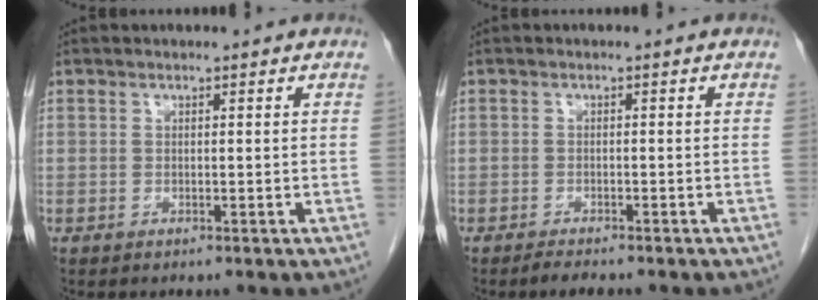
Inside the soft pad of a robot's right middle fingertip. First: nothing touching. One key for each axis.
{"total": 1.7, "fx": -1.5, "fy": 0.2, "fz": 0.7, "tx": -0.023, "ty": -0.007, "tz": -0.023}